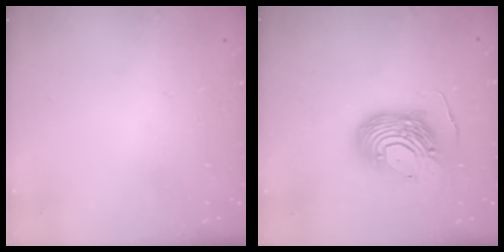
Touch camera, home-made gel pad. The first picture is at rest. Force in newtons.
{"total": 14.3, "press": 14.2, "slide": 1.4}